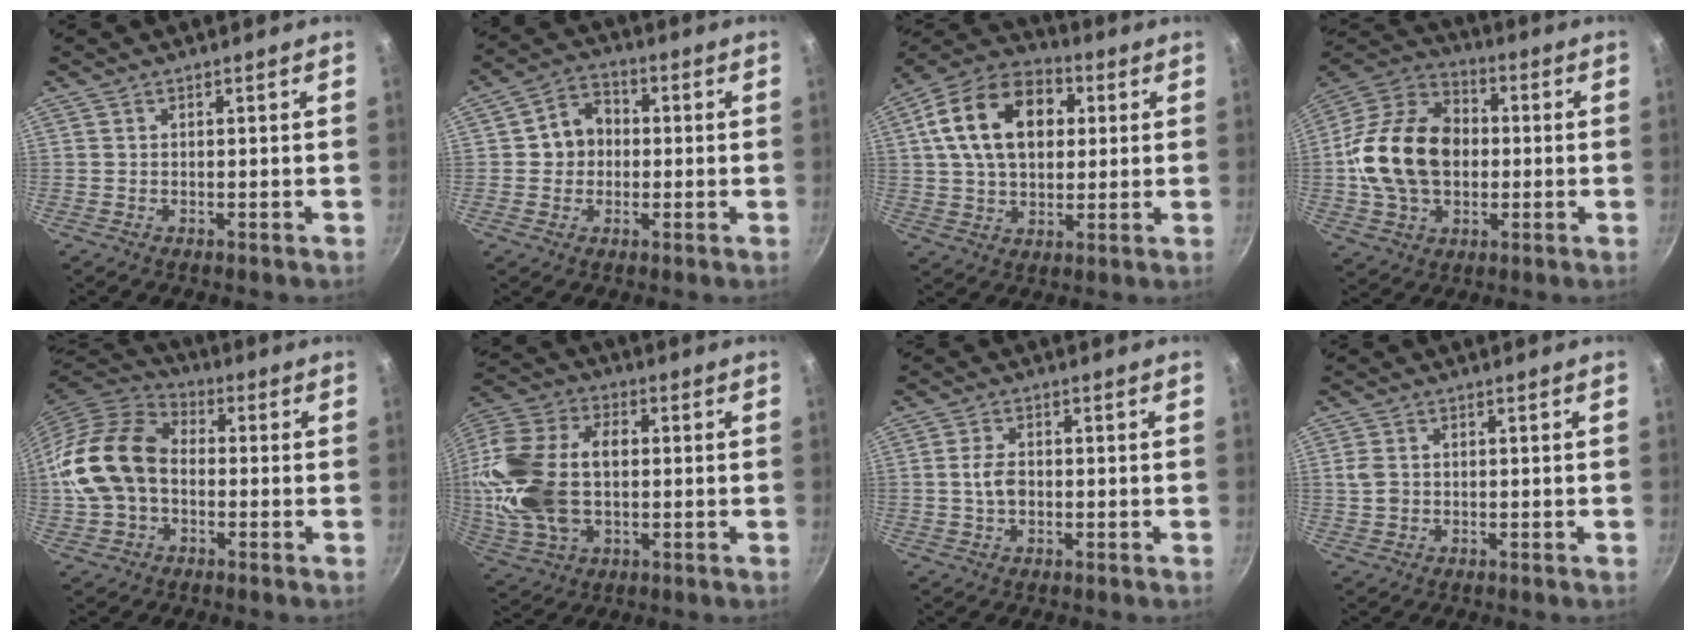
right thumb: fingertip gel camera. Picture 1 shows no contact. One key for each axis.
{"total": 7.4, "fx": 0.2, "fy": 6.4, "fz": 3.7, "tx": -0.023, "ty": 0.016, "tz": -0.010}
{"total": 19.2, "fx": 4.5, "fy": 12.9, "fz": 13.5, "tx": -0.207, "ty": 0.018, "tz": 0.063}
{"total": 20.5, "fx": -0.3, "fy": 14.9, "fz": 14.1, "tx": -0.229, "ty": 0.031, "tz": -0.014}
{"total": 15.8, "fx": -0.9, "fy": 11.5, "fz": 10.9, "tx": -0.185, "ty": 0.036, "tz": -0.030}
{"total": 22.6, "fx": 0.4, "fy": 14.5, "fz": 17.4, "tx": -0.346, "ty": 0.025, "tz": 0.008}
{"total": 4.1, "fx": -0.3, "fy": 2.7, "fz": 3.1, "tx": -0.053, "ty": 0.010, "tz": -0.009}
{"total": 2.9, "fx": 0.0, "fy": 2.4, "fz": 1.7, "tx": -0.033, "ty": 0.003, "tz": 0.000}